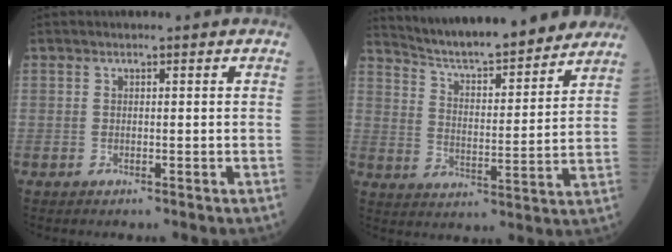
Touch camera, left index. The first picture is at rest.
{"total": 17.8, "force": [16.4, 1.9, 6.8], "torque": [-0.111, -0.005, 0.240]}